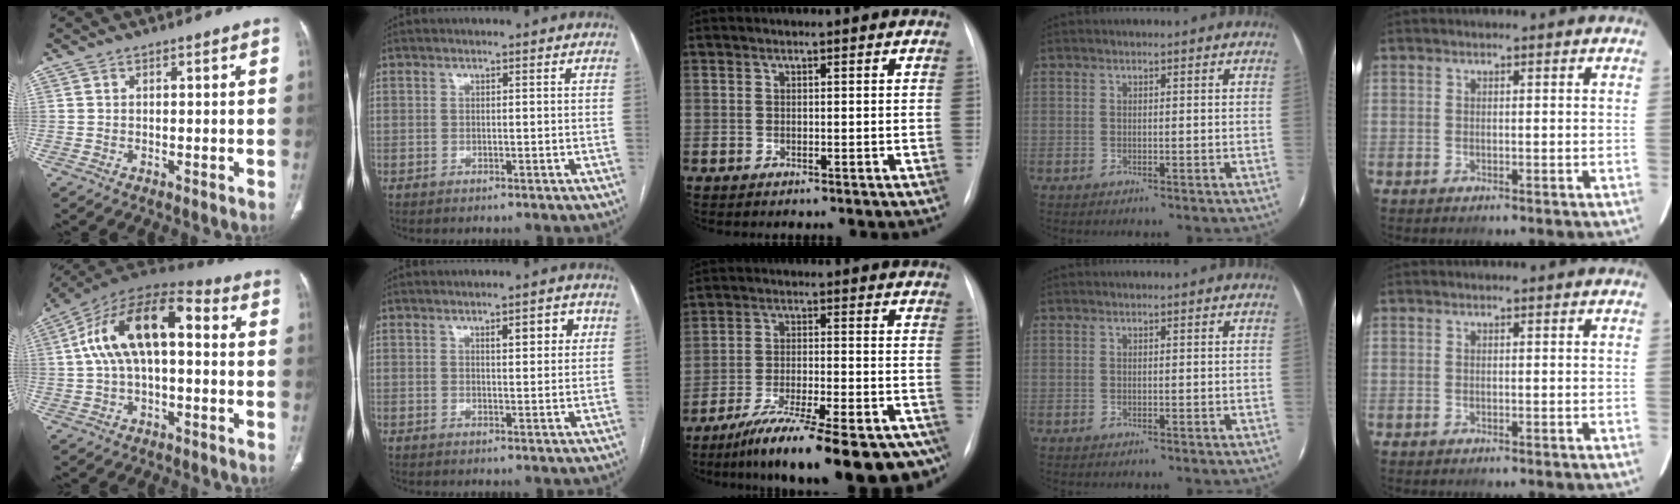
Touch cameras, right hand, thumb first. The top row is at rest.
{"thumb": {"total": 17.1, "force": [1.9, 8.5, 14.7], "torque": [-0.255, 0.051, 0.024]}, "index": {"total": 4.0, "force": [1.6, 1.2, 3.4], "torque": [-0.046, 0.005, 0.022]}, "middle": {"total": 22.2, "force": [-17.0, 4.0, 13.7], "torque": [-0.152, -0.003, -0.250]}}